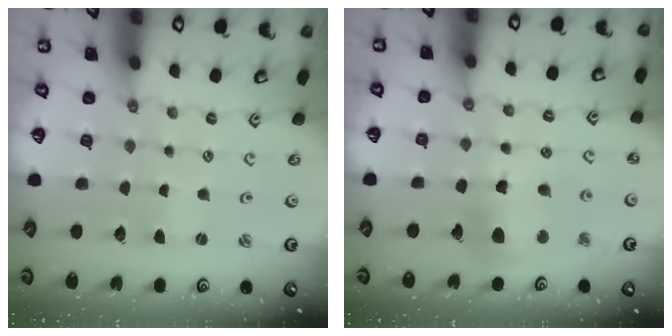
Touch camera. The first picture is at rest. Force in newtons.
{"total": 11.7, "press": 11.6, "slide": 1.4}